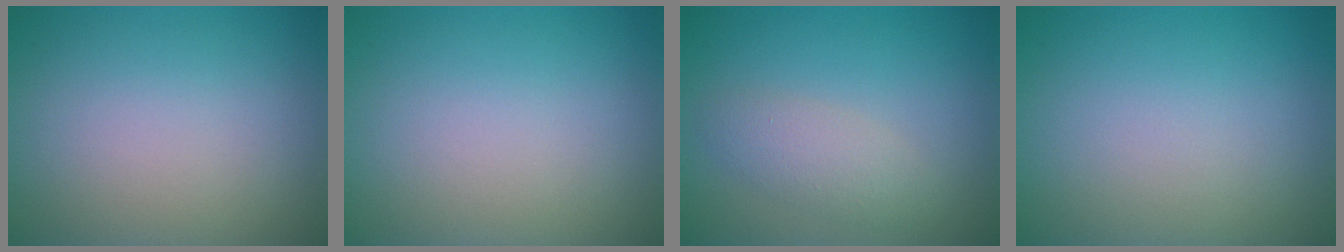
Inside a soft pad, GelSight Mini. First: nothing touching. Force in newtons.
{"total": 0.0}
{"total": 2.4, "press": 2.4, "slide": 0.1}
{"total": 0.0}